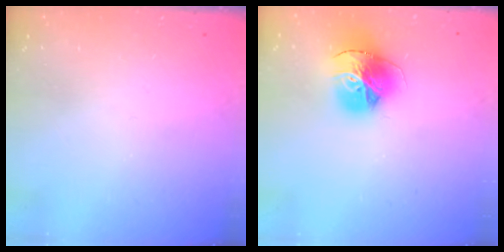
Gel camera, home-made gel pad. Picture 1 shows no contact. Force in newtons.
{"total": 17.3, "press": 17.2, "slide": 1.8}